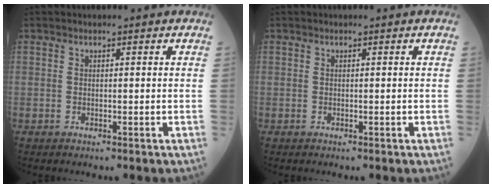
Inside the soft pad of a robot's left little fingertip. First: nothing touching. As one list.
[{"total": 0.0}]